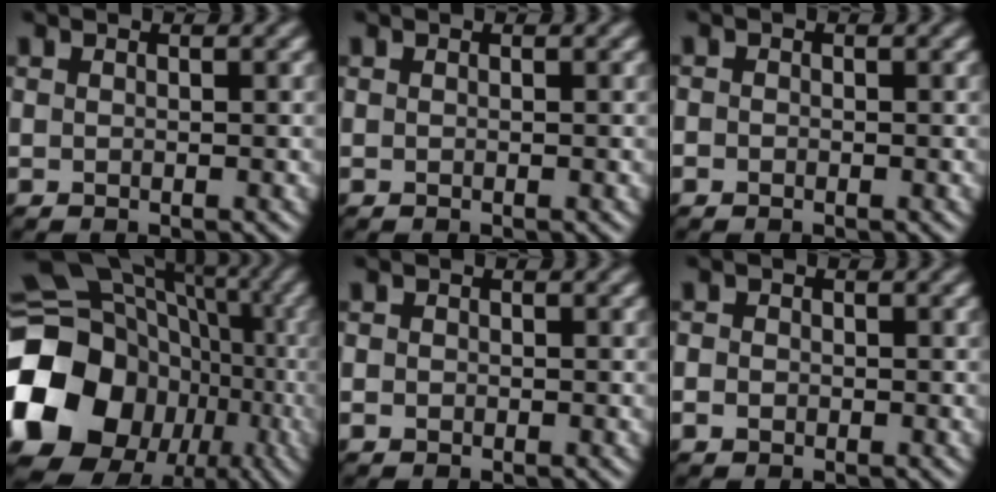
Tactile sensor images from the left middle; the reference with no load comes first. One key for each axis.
{"total": 0.0}
{"total": 0.6, "fx": -0.3, "fy": 0.5, "fz": 0.2, "tx": 0.001, "ty": -0.005, "tz": -0.006}
{"total": 17.8, "fx": -4.6, "fy": 14.7, "fz": 8.9, "tx": -0.192, "ty": 0.005, "tz": -0.097}
{"total": 0.8, "fx": -0.2, "fy": 0.7, "fz": 0.2, "tx": 0.000, "ty": -0.005, "tz": -0.005}
{"total": 1.4, "fx": -0.3, "fy": 1.3, "fz": 0.6, "tx": -0.005, "ty": -0.002, "tz": -0.008}